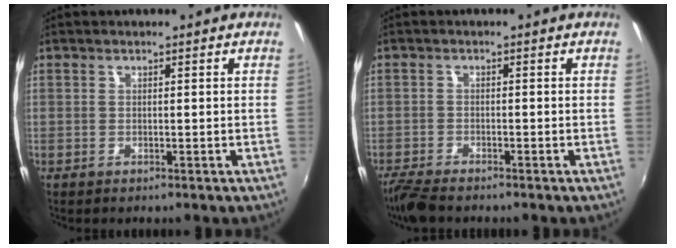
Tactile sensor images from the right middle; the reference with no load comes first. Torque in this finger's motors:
{"motor_torque": [0.14, -0.13, 0.02, 0.01]}